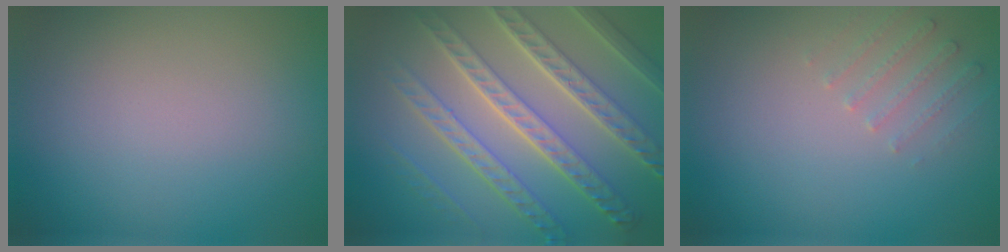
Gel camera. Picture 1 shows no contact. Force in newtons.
{"total": 8.9, "press": 6.4, "slide": 6.3}
{"total": 1.6, "press": 1.6, "slide": 0.4}